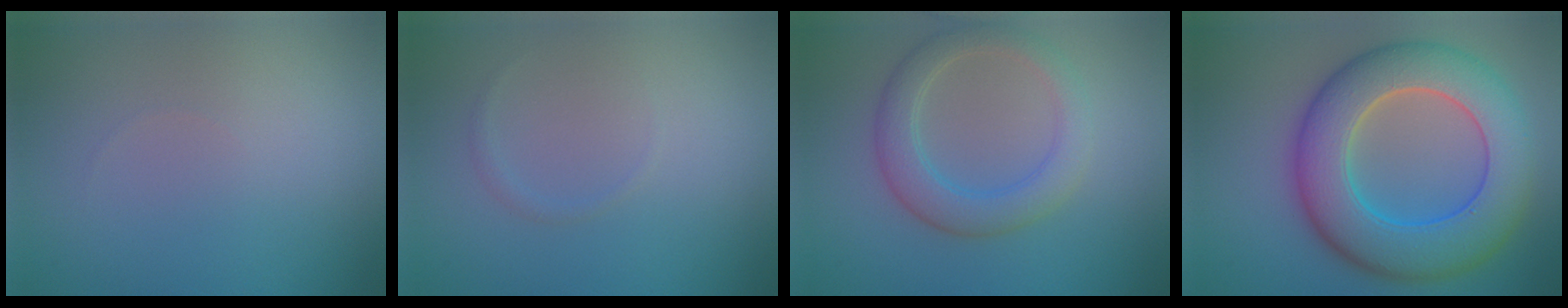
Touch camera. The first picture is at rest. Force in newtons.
{"total": 0.6, "press": 0.6, "slide": 0.1}
{"total": 4.0, "press": 3.9, "slide": 0.4}
{"total": 10.4, "press": 10.3, "slide": 0.6}